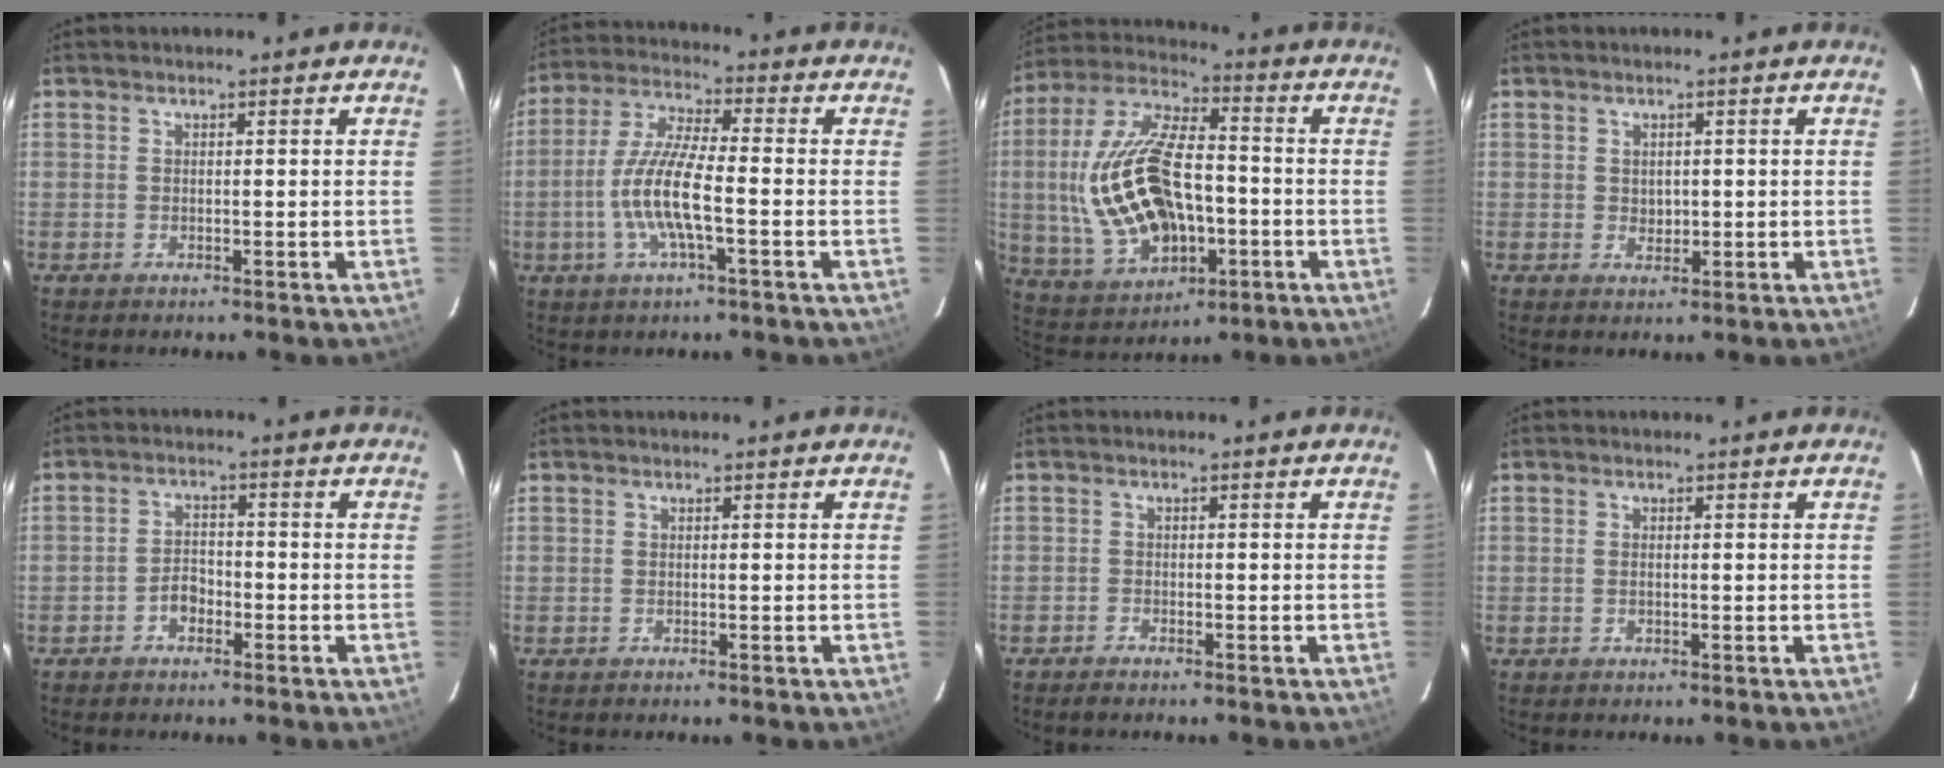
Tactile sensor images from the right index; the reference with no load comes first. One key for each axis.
{"total": 11.2, "fx": -2.9, "fy": 2.0, "fz": 10.6, "tx": -0.223, "ty": 0.000, "tz": -0.057}
{"total": 21.5, "fx": -2.4, "fy": 11.7, "fz": 17.8, "tx": -0.390, "ty": 0.005, "tz": -0.019}
{"total": 2.0, "fx": 0.2, "fy": 1.7, "fz": 1.0, "tx": -0.015, "ty": 0.002, "tz": 0.006}
{"total": 3.4, "fx": -1.9, "fy": 2.1, "fz": 1.7, "tx": -0.035, "ty": 0.009, "tz": -0.031}
{"total": 0.0}
{"total": 1.3, "fx": -1.2, "fy": 0.4, "fz": 0.2, "tx": -0.014, "ty": 0.001, "tz": -0.024}
{"total": 0.8, "fx": 0.0, "fy": 0.4, "fz": 0.7, "tx": -0.014, "ty": 0.000, "tz": -0.002}